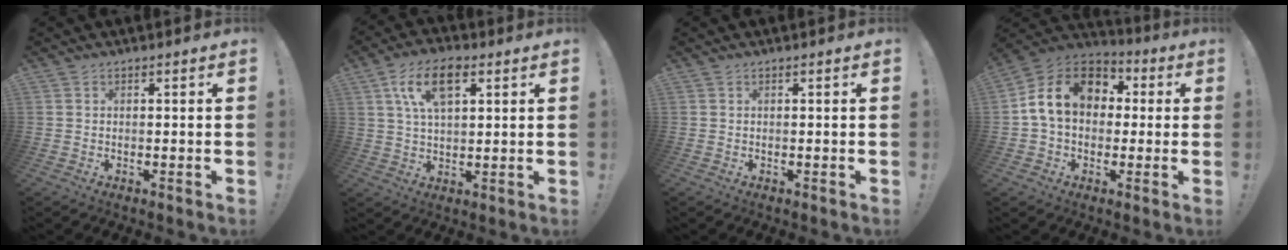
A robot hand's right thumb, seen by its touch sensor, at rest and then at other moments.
{"total": 11.5, "force": [4.6, 5.8, 8.8], "torque": [-0.147, 0.006, 0.085]}
{"total": 0.0}
{"total": 15.6, "force": [3.4, 11.5, 10.0], "torque": [-0.159, 0.008, 0.066]}